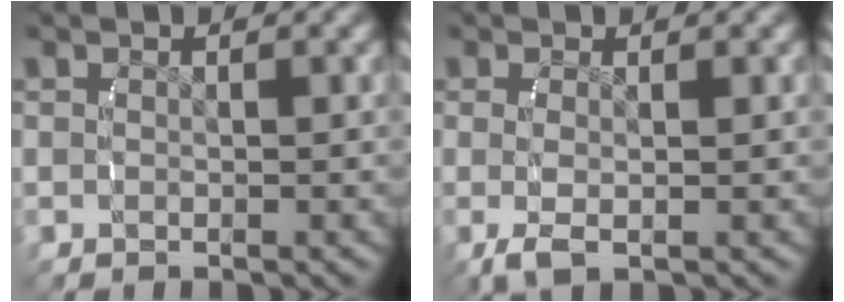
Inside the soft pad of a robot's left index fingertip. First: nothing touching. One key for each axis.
{"total": 2.1, "fx": -0.6, "fy": 0.5, "fz": 1.9, "tx": -0.055, "ty": -0.016, "tz": 0.002}